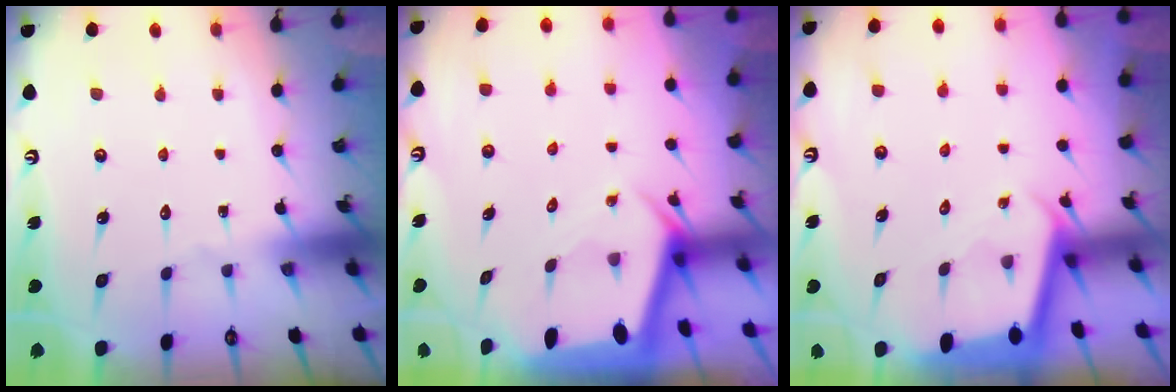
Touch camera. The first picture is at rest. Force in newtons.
{"total": 3.4, "press": 3.4, "slide": 0.3}
{"total": 2.0, "press": 2.0, "slide": 0.1}